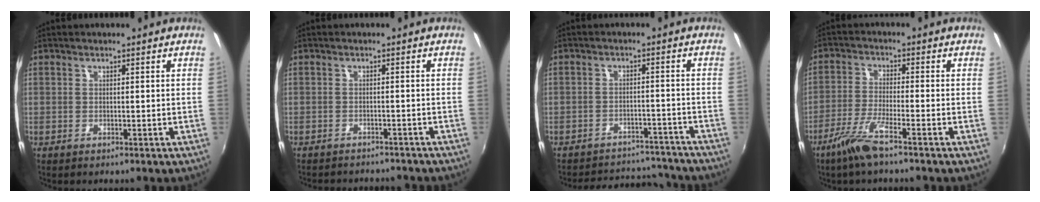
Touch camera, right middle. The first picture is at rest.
{"total": 7.3, "force": [-6.7, 1.8, 2.2], "torque": [-0.053, -0.012, -0.092]}
{"total": 14.3, "force": [-12.8, 5.4, 3.4], "torque": [-0.076, 0.038, -0.151]}
{"total": 7.0, "force": [-4.8, 0.1, 5.0], "torque": [-0.116, -0.009, -0.095]}